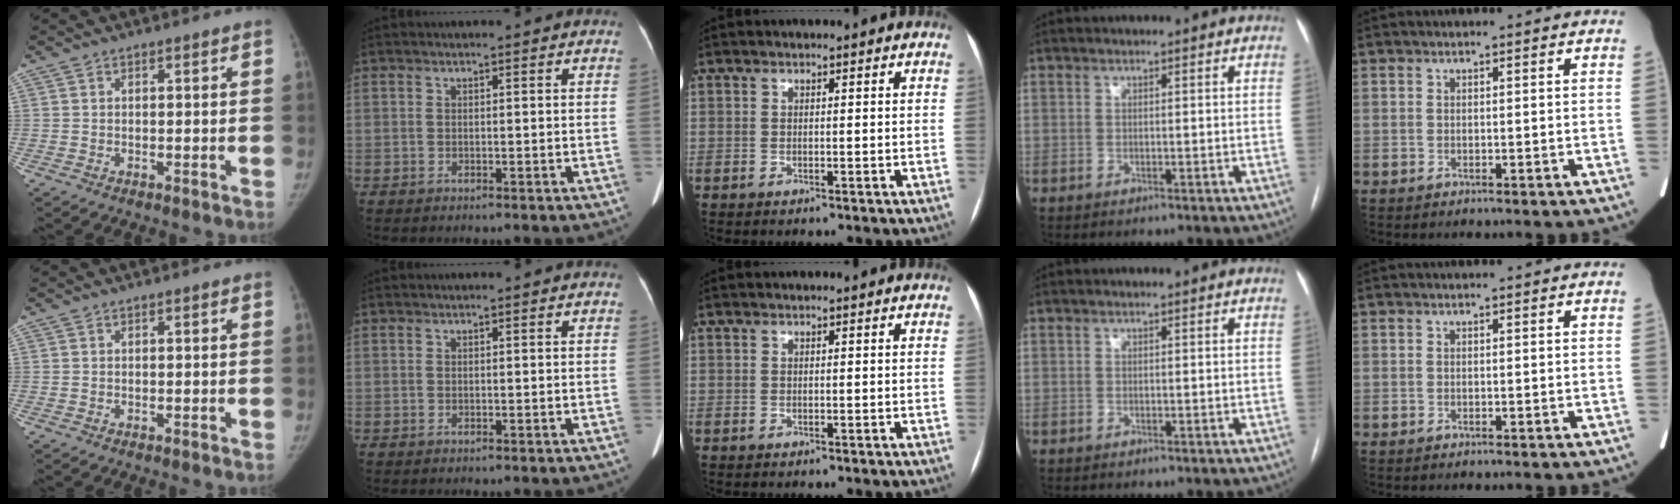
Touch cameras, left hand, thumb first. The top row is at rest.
{}